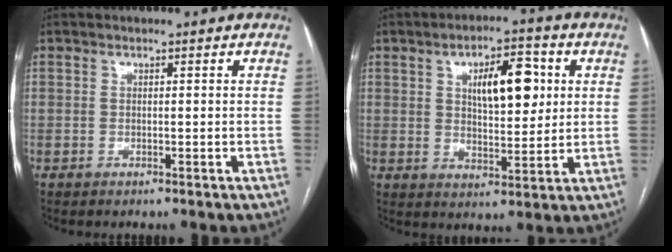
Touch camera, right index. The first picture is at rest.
{"total": 9.8, "force": [2.9, 3.7, 8.7], "torque": [-0.134, 0.012, 0.050]}